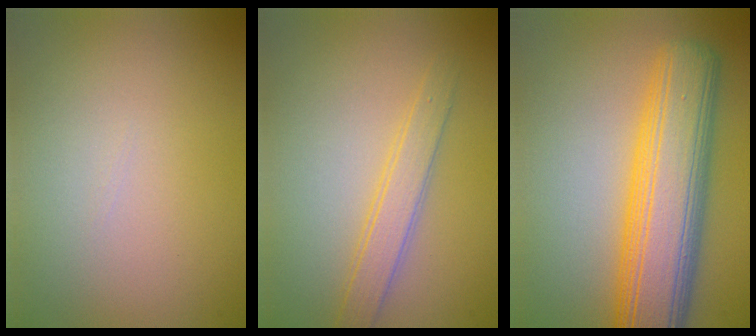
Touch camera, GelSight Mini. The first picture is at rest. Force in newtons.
{"total": 2.5, "press": 2.5, "slide": 0.2}
{"total": 10.3, "press": 10.3, "slide": 0.5}